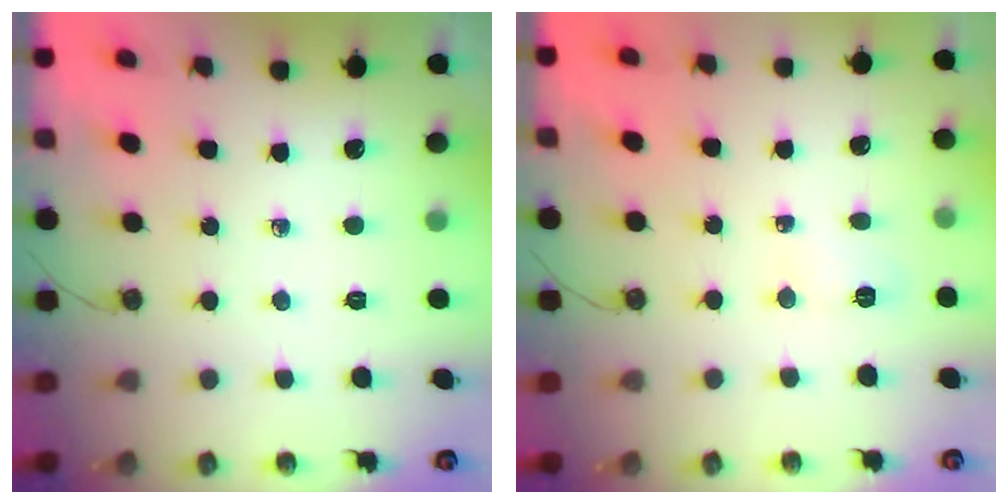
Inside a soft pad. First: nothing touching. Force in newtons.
{"total": 3.0, "press": 2.9, "slide": 0.8}